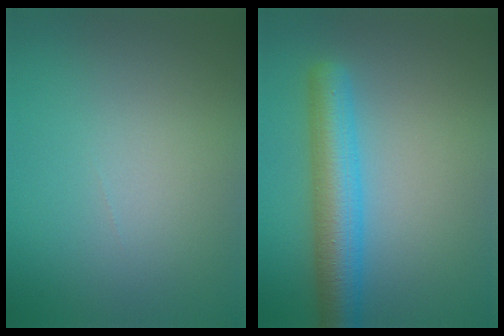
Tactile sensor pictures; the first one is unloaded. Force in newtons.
{"total": 5.7, "press": 5.7, "slide": 0.1}